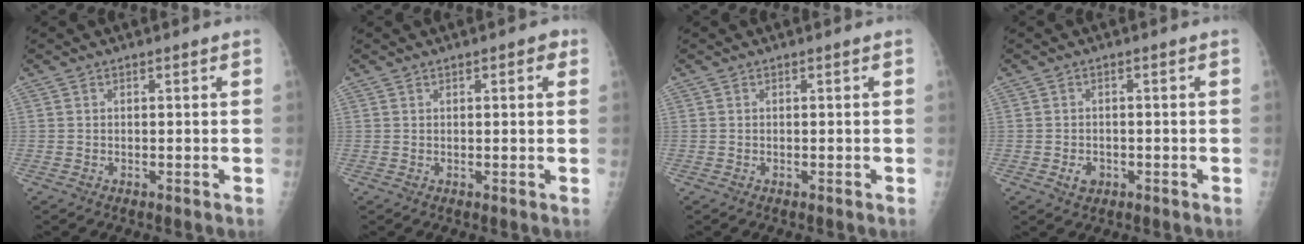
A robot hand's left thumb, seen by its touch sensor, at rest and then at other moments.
{"total": 2.5, "force": [1.1, 1.0, 2.0], "torque": [-0.017, 0.001, 0.011]}
{"total": 0.0}
{"total": 2.5, "force": [-0.9, 2.0, 1.3], "torque": [-0.014, 0.003, -0.009]}